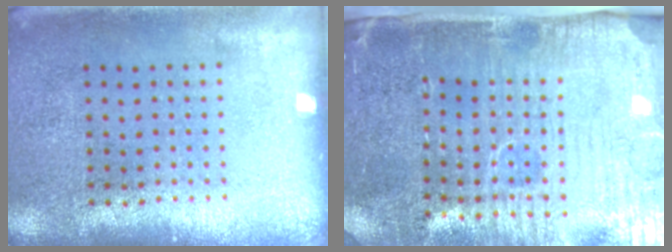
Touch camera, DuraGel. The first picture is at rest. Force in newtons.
{"total": 5.2, "press": 4.4, "slide": 2.8}